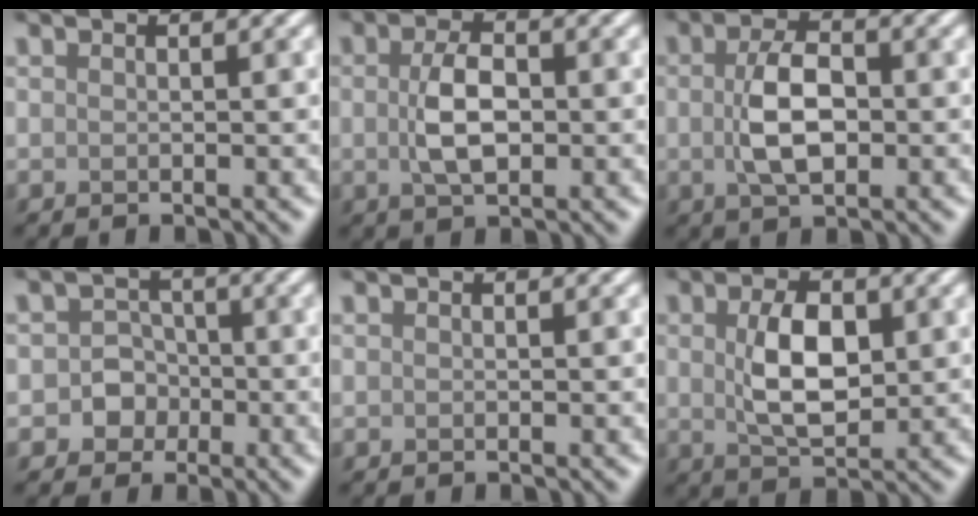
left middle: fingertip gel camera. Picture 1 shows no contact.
{"total": 3.9, "force": [-0.1, 2.1, 3.3], "torque": [-0.071, 0.000, -0.001]}
{"total": 4.7, "force": [-0.2, 2.5, 4.0], "torque": [-0.083, 0.002, -0.004]}
{"total": 2.9, "force": [-0.7, 2.7, 0.7], "torque": [0.014, 0.003, -0.026]}
{"total": 0.0}
{"total": 5.3, "force": [0.6, 2.9, 4.4], "torque": [-0.090, 0.000, 0.014]}